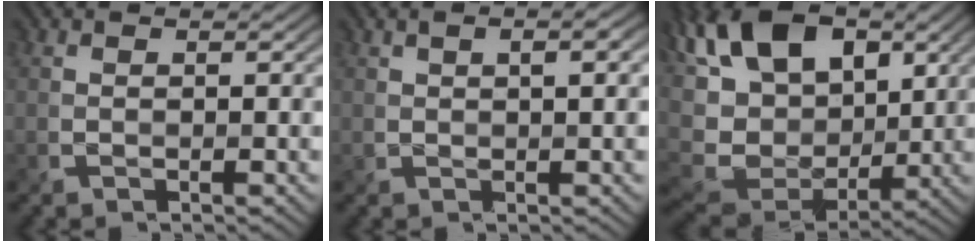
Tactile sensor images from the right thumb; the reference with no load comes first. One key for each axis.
{"total": 3.2, "fx": 1.1, "fy": 1.1, "fz": 2.9, "tx": -0.052, "ty": 0.007, "tz": 0.020}
{"total": 15.4, "fx": 3.0, "fy": 10.4, "fz": 10.9, "tx": -0.242, "ty": -0.004, "tz": 0.061}